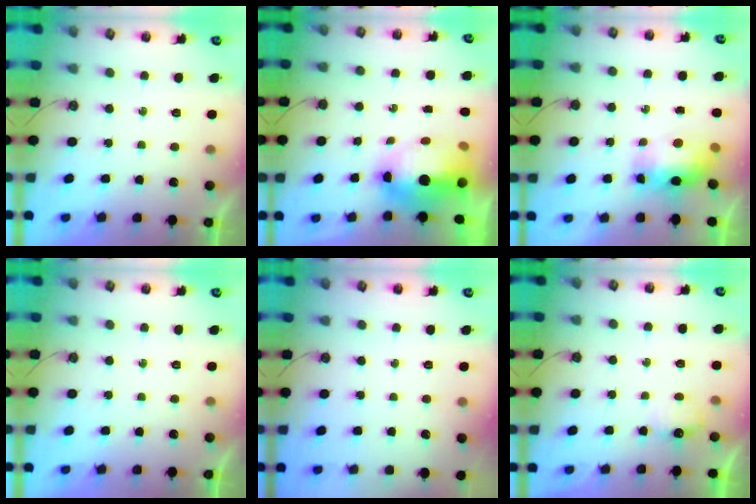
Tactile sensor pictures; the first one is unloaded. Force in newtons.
{"total": 13.3, "press": 13.2, "slide": 1.8}
{"total": 9.8, "press": 9.7, "slide": 1.9}
{"total": 0.0}
{"total": 0.0}
{"total": 3.6, "press": 3.6, "slide": 0.6}